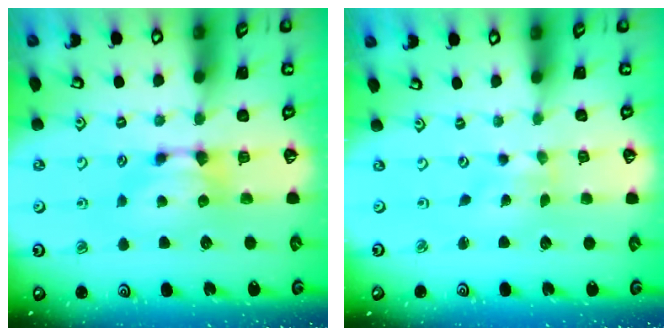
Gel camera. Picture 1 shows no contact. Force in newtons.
{"total": 4.5, "press": 4.4, "slide": 1.1}